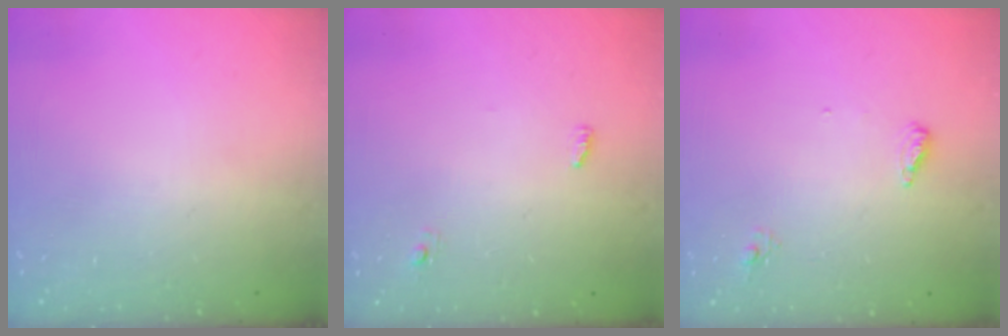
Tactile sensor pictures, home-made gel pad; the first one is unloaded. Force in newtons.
{"total": 3.5, "press": 3.4, "slide": 0.9}
{"total": 6.5, "press": 6.4, "slide": 1.1}